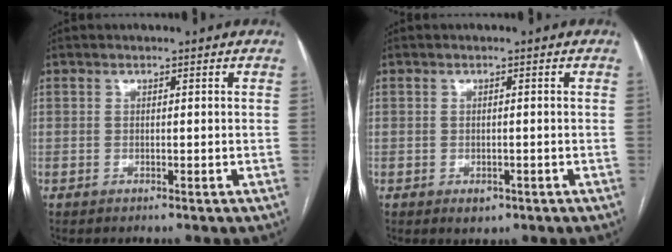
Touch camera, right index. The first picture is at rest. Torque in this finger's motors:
{"motor_torque": [-0.01, -0.03, 0.04, 0.00]}